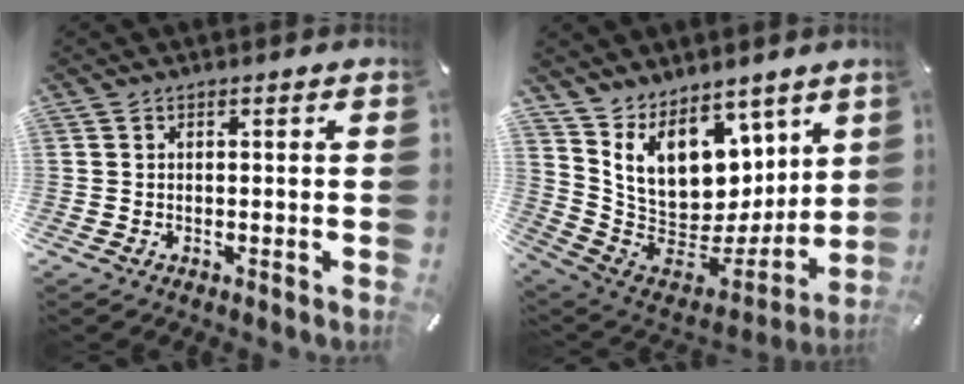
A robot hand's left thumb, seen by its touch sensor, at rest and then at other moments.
{"total": 14.5, "force": [6.8, 11.0, 6.6], "torque": [-0.128, -0.082, 0.137]}